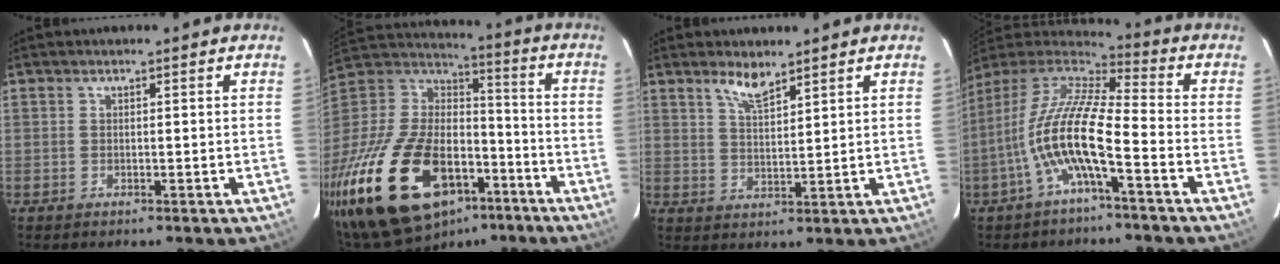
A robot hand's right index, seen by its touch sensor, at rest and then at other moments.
{"total": 34.5, "force": [-18.2, 19.3, 22.0], "torque": [-0.460, -0.015, -0.283]}
{"total": 4.6, "force": [3.6, 1.1, 2.6], "torque": [-0.048, -0.002, 0.069]}
{"total": 13.5, "force": [-4.5, 2.2, 12.6], "torque": [-0.236, -0.001, -0.091]}